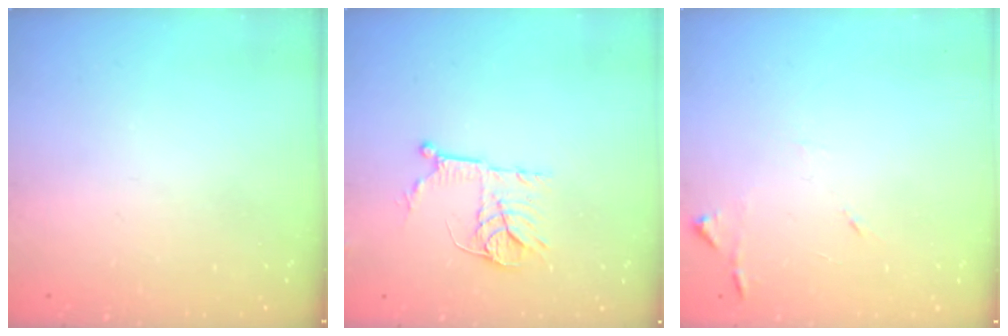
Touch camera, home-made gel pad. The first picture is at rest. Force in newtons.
{"total": 11.2, "press": 11.1, "slide": 0.7}
{"total": 6.7, "press": 6.7, "slide": 0.7}